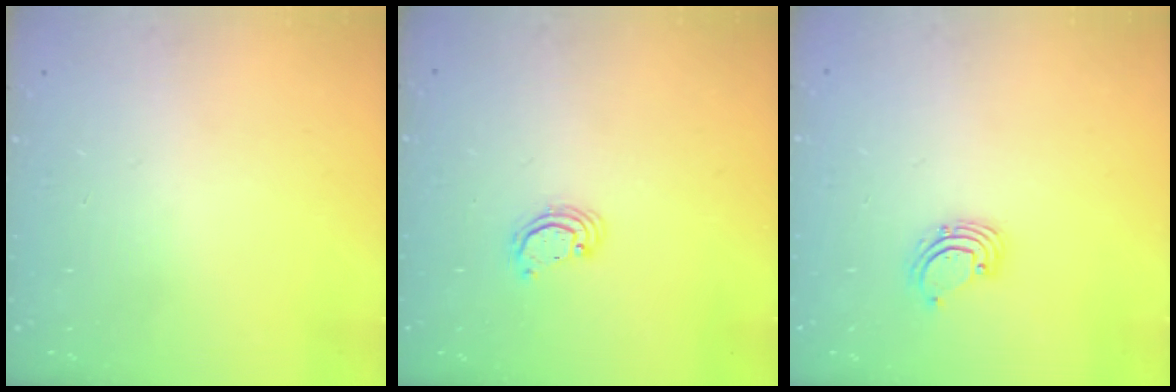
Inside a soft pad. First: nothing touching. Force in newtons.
{"total": 2.2, "press": 2.2, "slide": 0.1}
{"total": 2.3, "press": 2.3, "slide": 0.2}